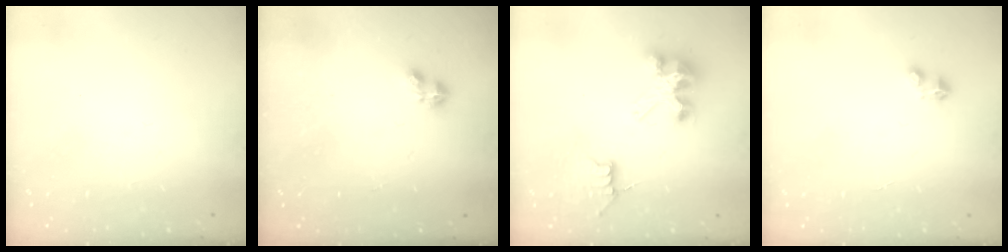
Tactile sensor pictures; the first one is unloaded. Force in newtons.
{"total": 2.2, "press": 2.2, "slide": 0.4}
{"total": 7.1, "press": 7.1, "slide": 0.2}
{"total": 3.5, "press": 3.4, "slide": 0.5}